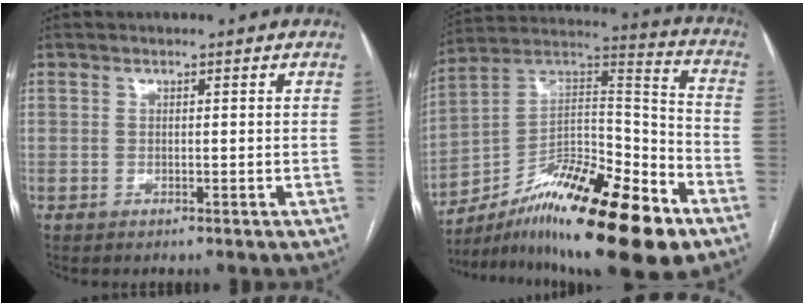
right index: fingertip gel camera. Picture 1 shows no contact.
{"total": 24.0, "force": [-15.0, 4.9, 18.2], "torque": [-0.271, 0.015, -0.245]}